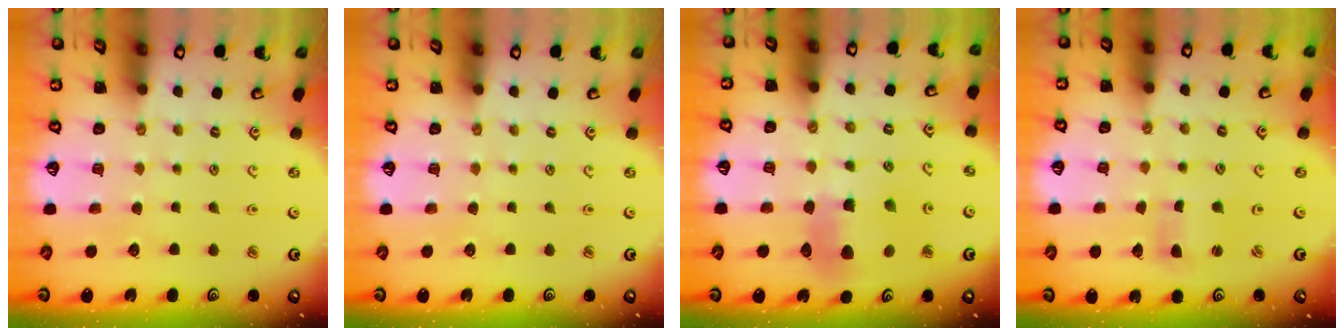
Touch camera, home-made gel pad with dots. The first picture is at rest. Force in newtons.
{"total": 0.0}
{"total": 8.6, "press": 8.5, "slide": 1.3}
{"total": 2.9, "press": 2.9, "slide": 0.3}